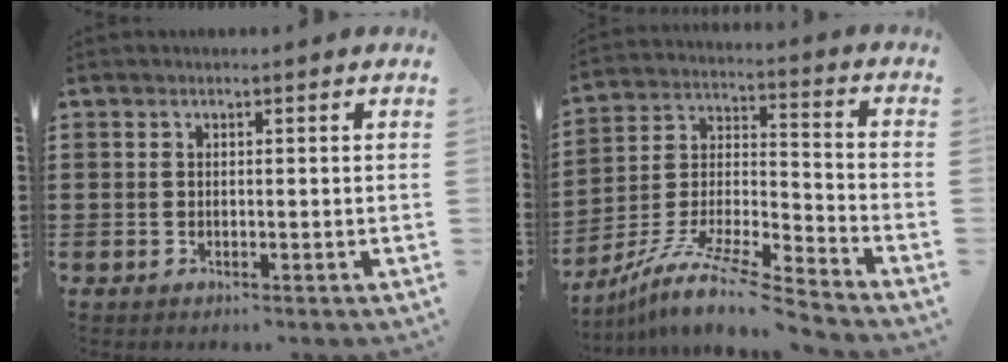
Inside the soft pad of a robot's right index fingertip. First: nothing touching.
{"total": 11.1, "force": [-9.7, 1.0, 5.4], "torque": [-0.108, 0.012, -0.196]}